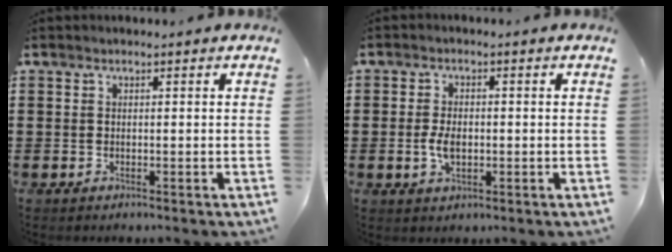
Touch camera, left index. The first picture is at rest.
{"total": 3.9, "force": [-0.4, 2.0, 3.3], "torque": [-0.076, -0.001, -0.011]}